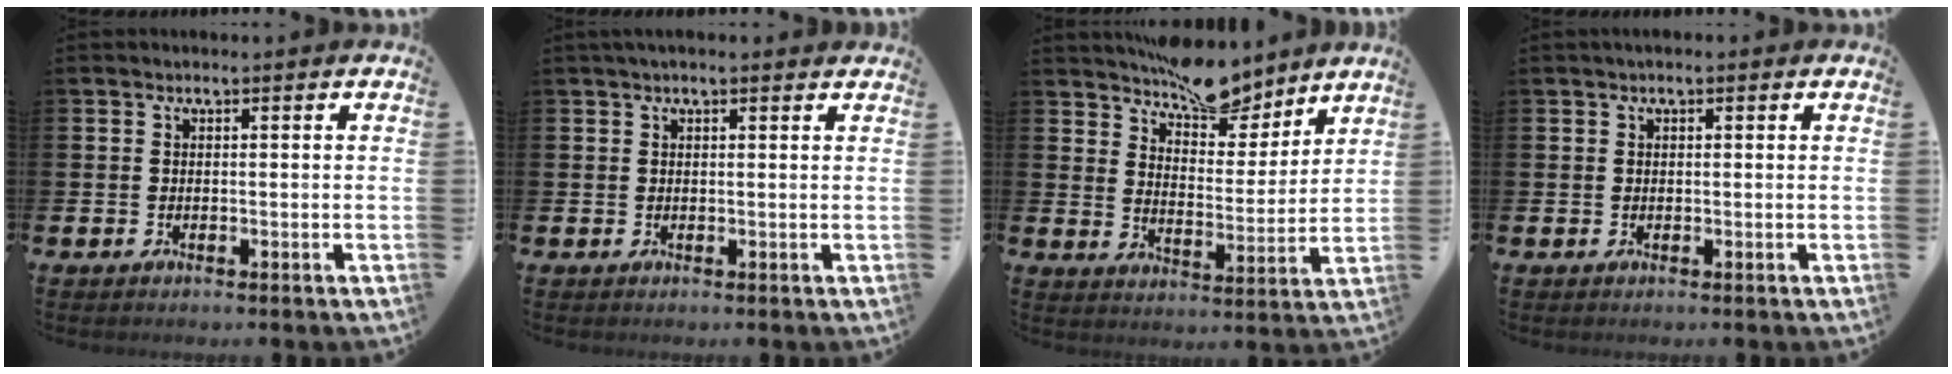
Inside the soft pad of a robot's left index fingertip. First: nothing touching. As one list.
[{"total": 1.3, "force": [1.0, 0.2, 0.7], "torque": [-0.009, 0.002, 0.017]}, {"total": 9.1, "force": [8.4, 2.7, 2.5], "torque": [-0.053, -0.051, 0.153]}, {"total": 0.8, "force": [0.5, 0.4, 0.3], "torque": [-0.005, 0.006, 0.007]}]